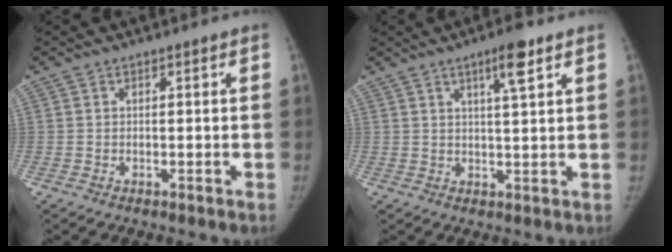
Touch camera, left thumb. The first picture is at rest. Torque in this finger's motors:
{"motor_torque": [0.19, -0.06, 0.44, 0.12, 0.20]}